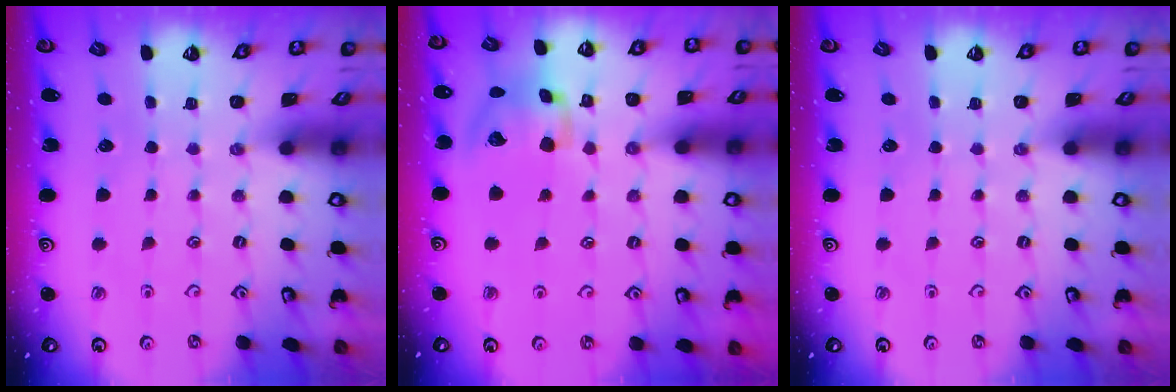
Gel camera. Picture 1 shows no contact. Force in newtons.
{"total": 14.3, "press": 14.2, "slide": 2.3}
{"total": 0.0}